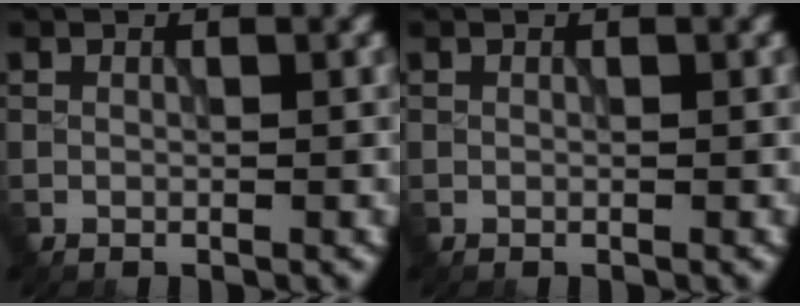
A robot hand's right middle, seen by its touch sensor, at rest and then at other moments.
{"total": 0.0}